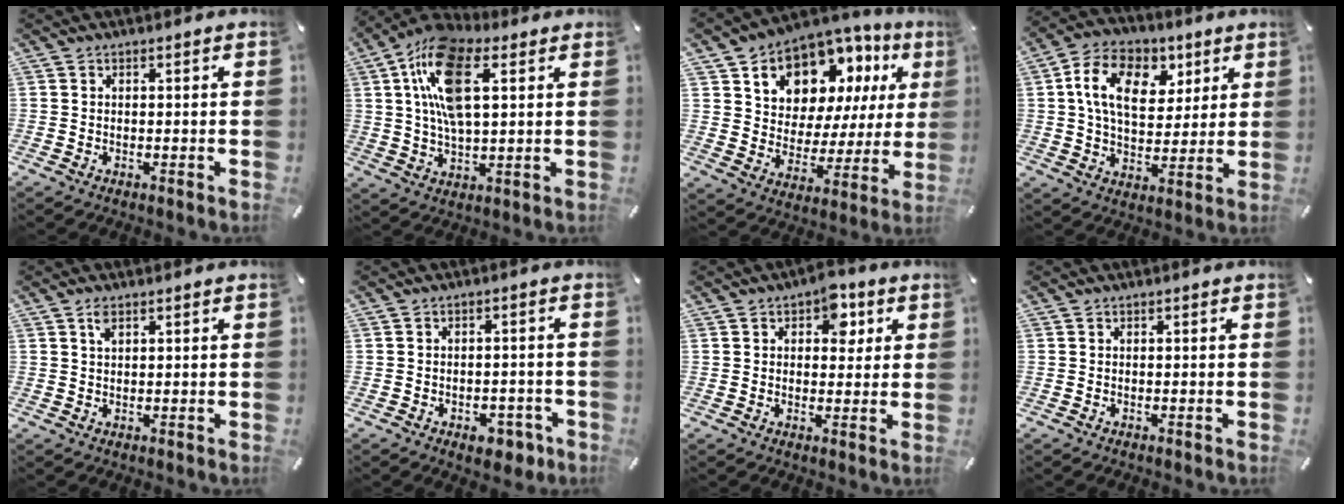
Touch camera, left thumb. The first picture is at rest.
{"total": 15.5, "force": [5.4, 7.6, 12.3], "torque": [-0.263, 0.000, 0.095]}
{"total": 11.7, "force": [8.1, 7.9, 3.0], "torque": [-0.059, -0.075, 0.148]}
{"total": 14.6, "force": [5.1, 10.1, 9.2], "torque": [-0.148, 0.002, 0.093]}
{"total": 1.9, "force": [1.1, 0.8, 1.3], "torque": [-0.030, 0.001, 0.020]}
{"total": 5.8, "force": [-3.0, 3.5, 3.5], "torque": [-0.048, 0.023, -0.048]}
{"total": 6.4, "force": [2.7, 4.3, 3.8], "torque": [-0.029, -0.007, 0.036]}
{"total": 0.0}